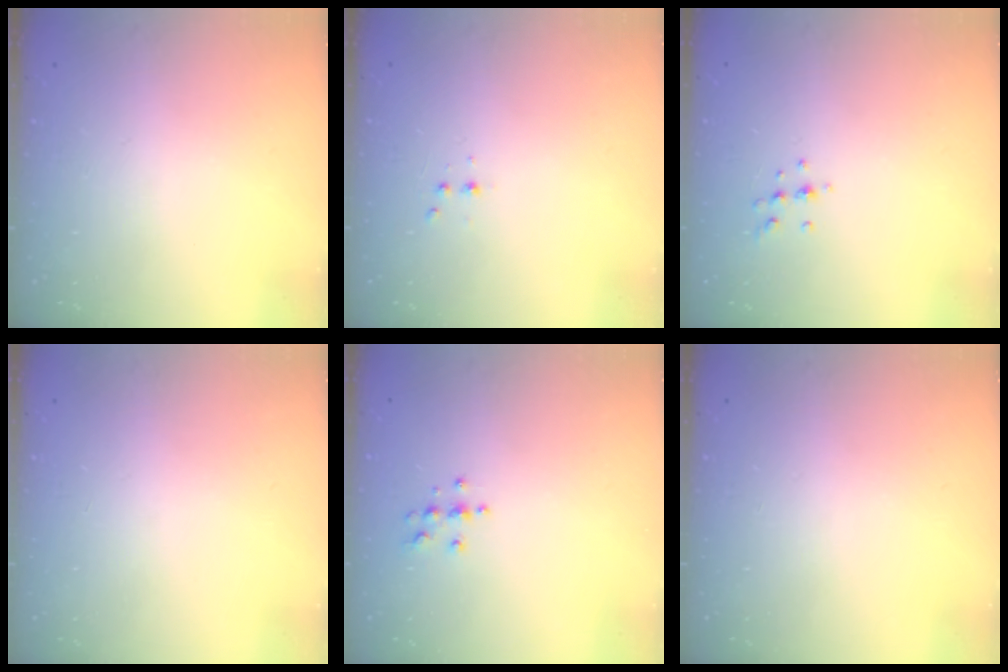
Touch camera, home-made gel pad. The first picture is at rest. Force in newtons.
{"total": 2.9, "press": 2.7, "slide": 1.0}
{"total": 5.1, "press": 4.9, "slide": 1.1}
{"total": 0.0}
{"total": 5.6, "press": 5.5, "slide": 0.7}
{"total": 0.0}